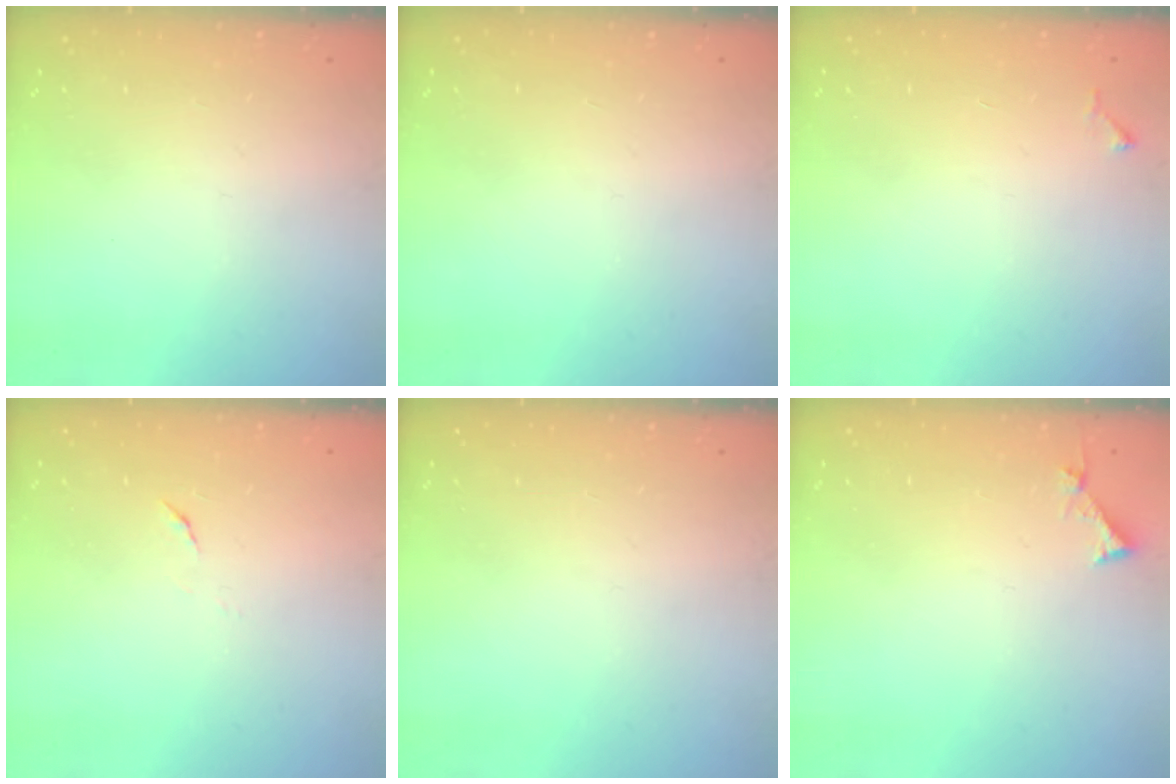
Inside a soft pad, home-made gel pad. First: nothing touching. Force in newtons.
{"total": 0.0}
{"total": 4.2, "press": 4.1, "slide": 0.4}
{"total": 3.9, "press": 3.9, "slide": 0.4}
{"total": 0.0}
{"total": 3.1, "press": 3.1, "slide": 0.3}